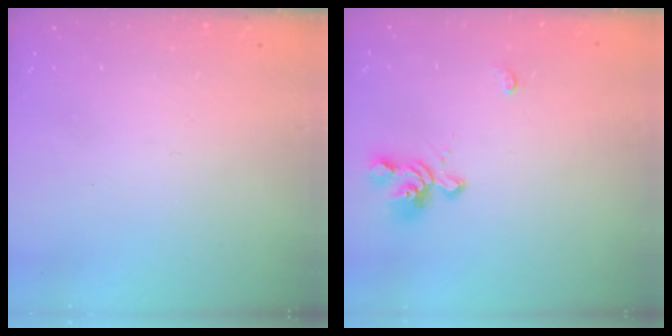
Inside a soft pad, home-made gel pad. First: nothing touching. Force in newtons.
{"total": 1.5, "press": 1.0, "slide": 1.1}